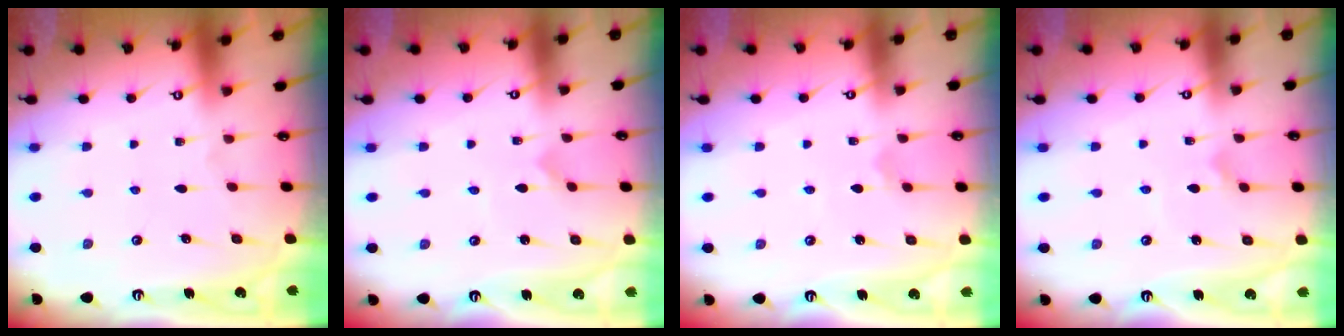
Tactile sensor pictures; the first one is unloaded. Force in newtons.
{"total": 0.0}
{"total": 1.6, "press": 1.6, "slide": 0.1}
{"total": 2.3, "press": 2.3, "slide": 0.2}